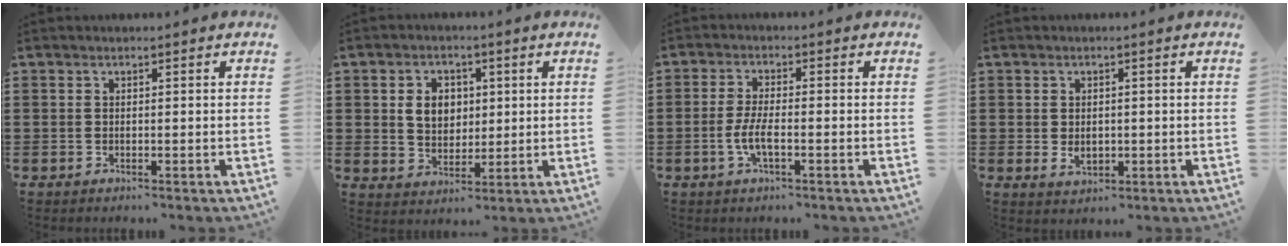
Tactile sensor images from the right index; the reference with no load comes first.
{"total": 5.2, "force": [1.0, 4.2, 2.9], "torque": [-0.064, 0.011, 0.013]}
{"total": 4.3, "force": [-1.5, 1.0, 3.9], "torque": [-0.087, -0.003, -0.033]}
{"total": 2.2, "force": [-0.1, 1.5, 1.6], "torque": [-0.032, 0.006, -0.002]}